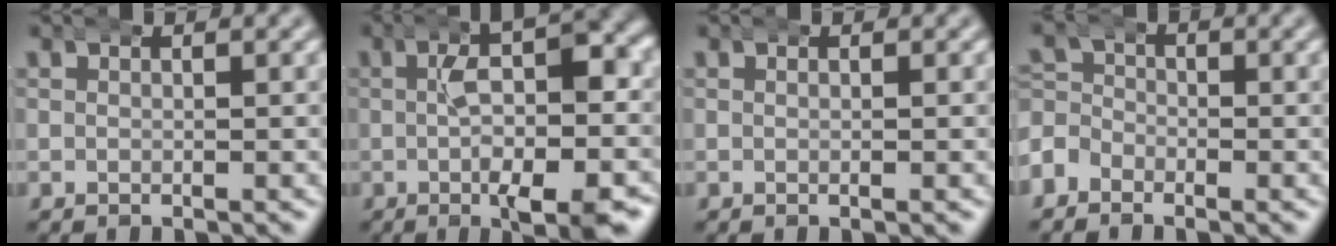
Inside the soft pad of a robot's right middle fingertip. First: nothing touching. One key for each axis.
{"total": 6.7, "fx": -1.3, "fy": 1.9, "fz": 6.3, "tx": -0.080, "ty": -0.003, "tz": -0.026}
{"total": 0.5, "fx": 0.3, "fy": -0.1, "fz": 0.4, "tx": -0.001, "ty": 0.006, "tz": -0.002}
{"total": 3.7, "fx": -1.2, "fy": 3.4, "fz": 0.8, "tx": -0.032, "ty": -0.015, "tz": -0.031}